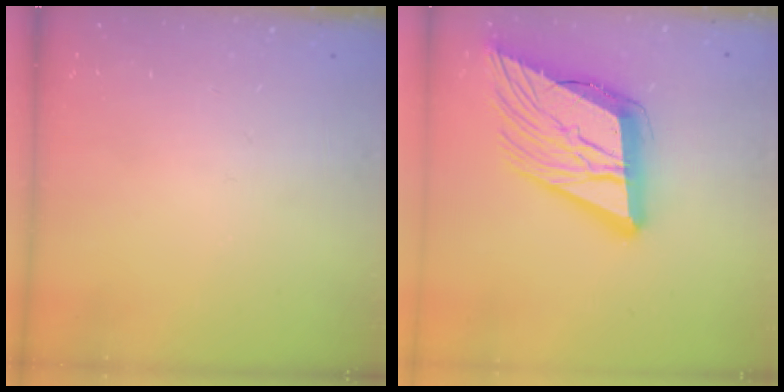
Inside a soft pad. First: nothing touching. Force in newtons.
{"total": 23.3, "press": 22.8, "slide": 5.1}